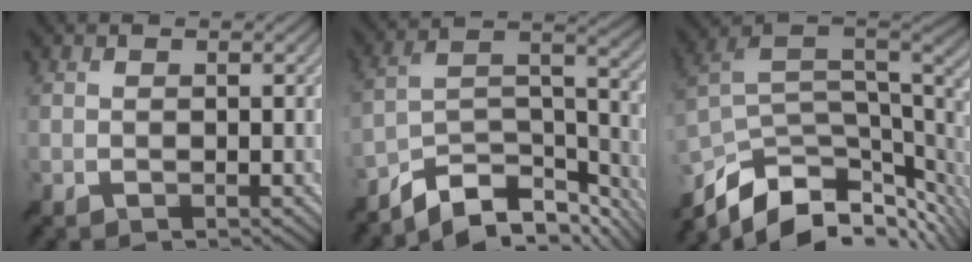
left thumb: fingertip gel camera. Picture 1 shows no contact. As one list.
[{"total": 10.9, "force": [-8.7, 4.0, 5.3], "torque": [-0.090, -0.002, -0.160]}, {"total": 12.8, "force": [-6.0, 6.0, 9.5], "torque": [-0.227, -0.027, -0.093]}]